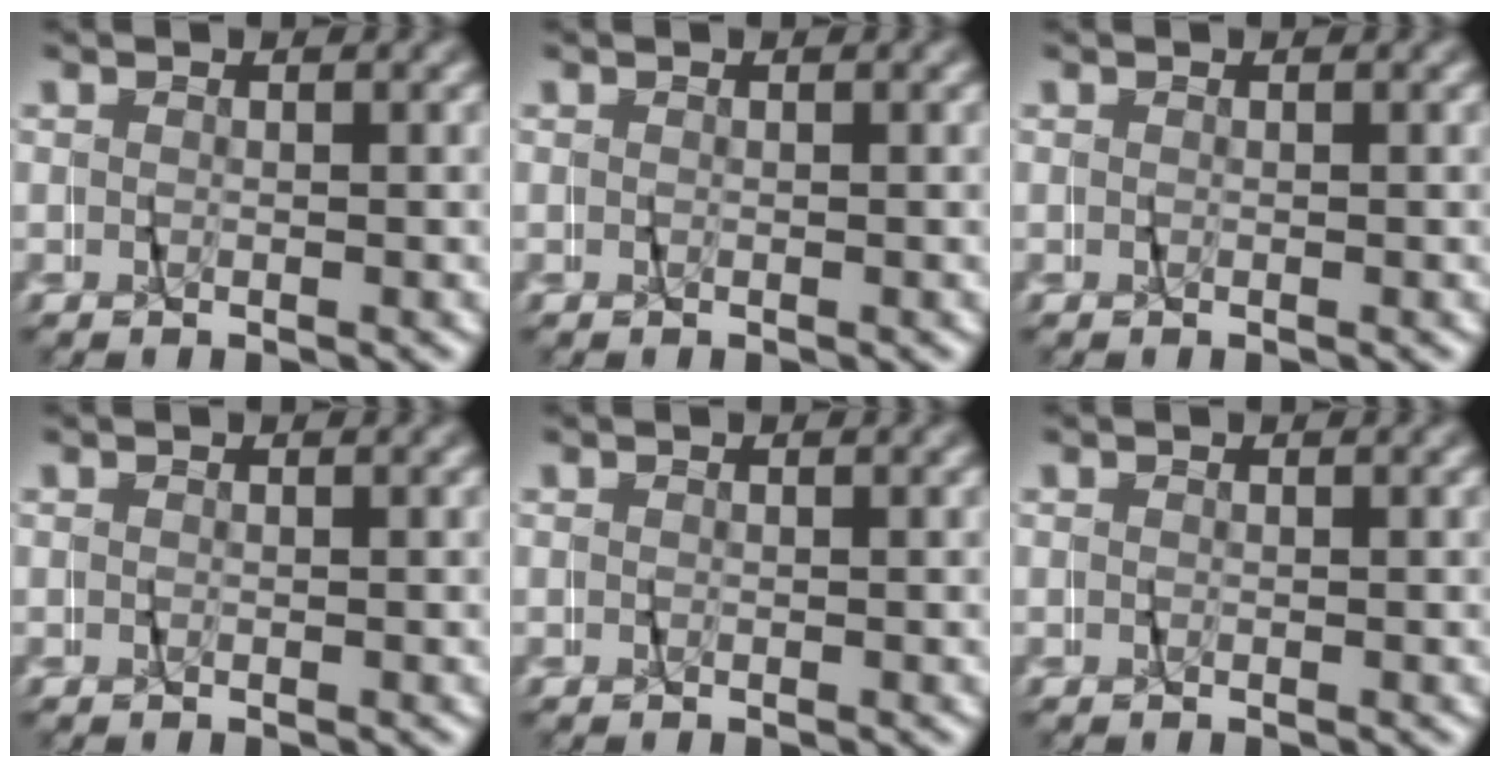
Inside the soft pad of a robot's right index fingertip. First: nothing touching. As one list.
[{"total": 0.0}, {"total": 0.0}, {"total": 0.0}, {"total": 0.0}, {"total": 0.0}]